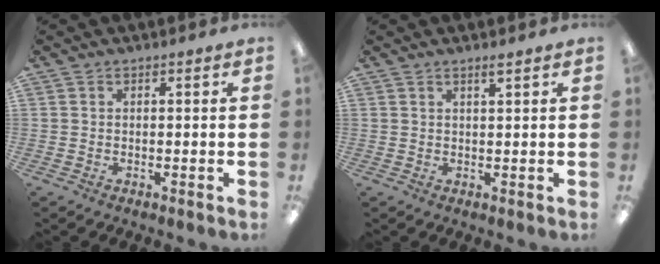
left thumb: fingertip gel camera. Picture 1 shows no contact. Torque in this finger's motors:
{"motor_torque": [-0.34, -0.21, -0.25, 0.22, 0.02]}